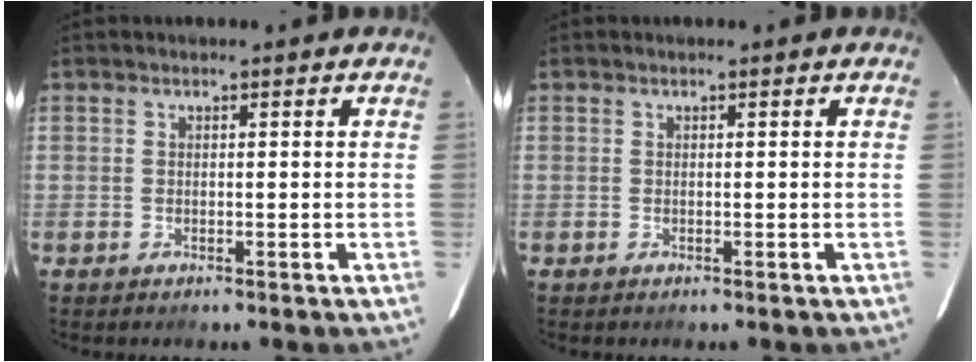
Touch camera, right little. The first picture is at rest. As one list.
[{"total": 0.0}]